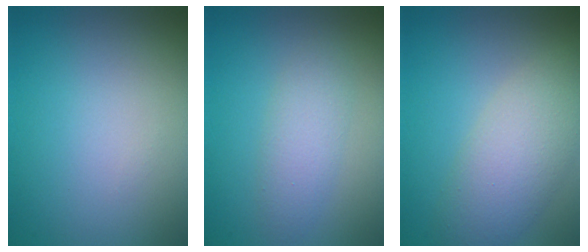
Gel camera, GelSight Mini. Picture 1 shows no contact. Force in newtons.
{"total": 2.4, "press": 2.4, "slide": 0.1}
{"total": 5.0, "press": 5.0, "slide": 0.3}